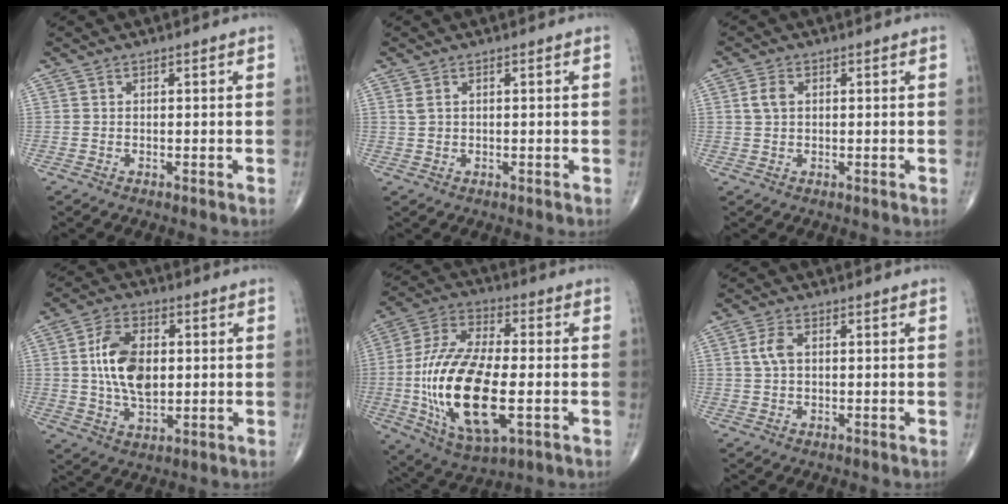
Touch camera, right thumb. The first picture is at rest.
{"total": 1.3, "force": [0.7, 0.7, 0.8], "torque": [-0.017, 0.004, 0.019]}
{"total": 2.9, "force": [0.6, 2.0, 2.0], "torque": [-0.042, 0.005, 0.012]}
{"total": 12.0, "force": [1.3, 7.0, 9.6], "torque": [-0.164, -0.001, 0.027]}
{"total": 22.5, "force": [-3.7, 9.8, 19.9], "torque": [-0.406, 0.003, -0.055]}
{"total": 3.5, "force": [0.6, 2.0, 2.8], "torque": [-0.063, 0.005, 0.011]}